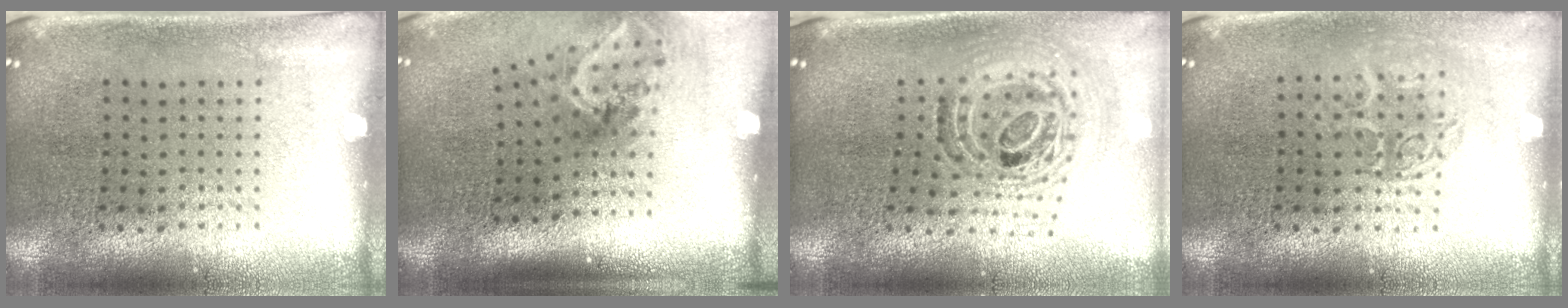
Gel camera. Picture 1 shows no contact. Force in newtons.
{"total": 2.1, "press": 1.3, "slide": 1.6}
{"total": 1.2, "press": 1.1, "slide": 0.5}
{"total": 1.2, "press": 1.1, "slide": 0.4}